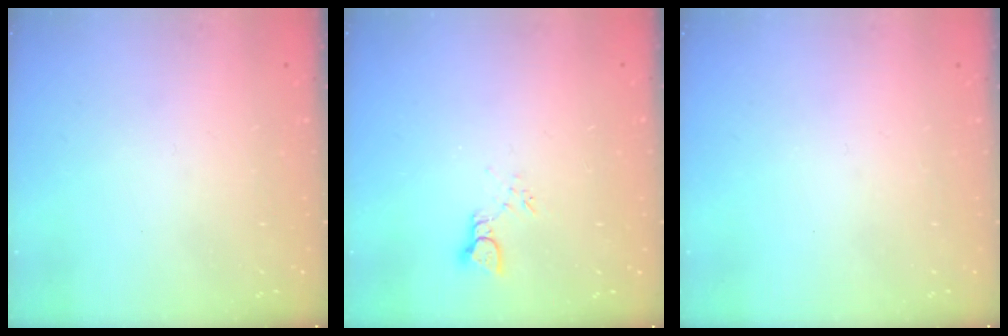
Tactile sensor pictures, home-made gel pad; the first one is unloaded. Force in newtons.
{"total": 2.3, "press": 2.3, "slide": 0.1}
{"total": 0.0}